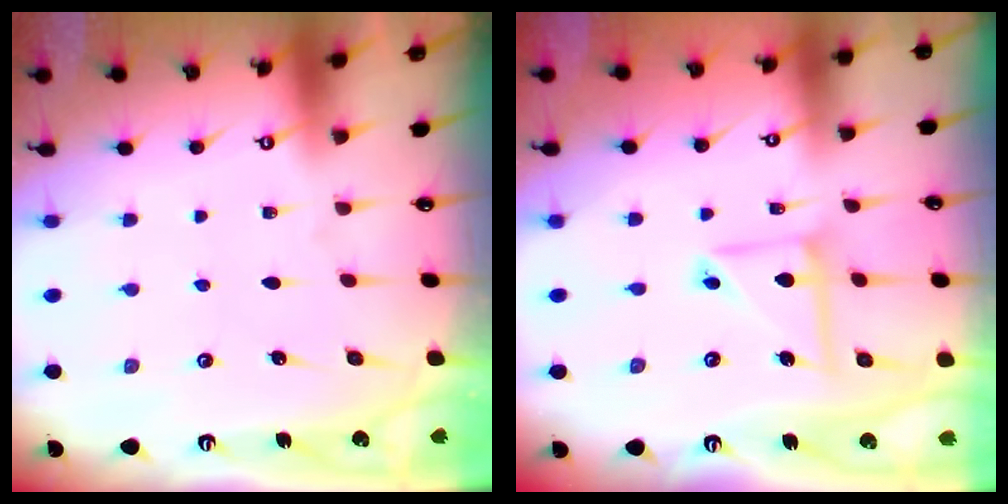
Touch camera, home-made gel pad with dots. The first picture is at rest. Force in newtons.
{"total": 7.9, "press": 7.9, "slide": 0.6}